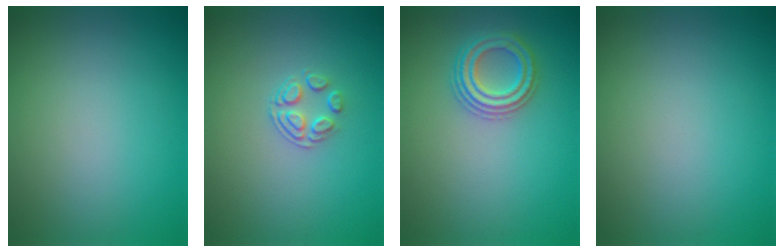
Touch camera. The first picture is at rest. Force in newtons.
{"total": 1.8, "press": 1.2, "slide": 1.4}
{"total": 2.9, "press": 2.9, "slide": 0.5}
{"total": 0.0}